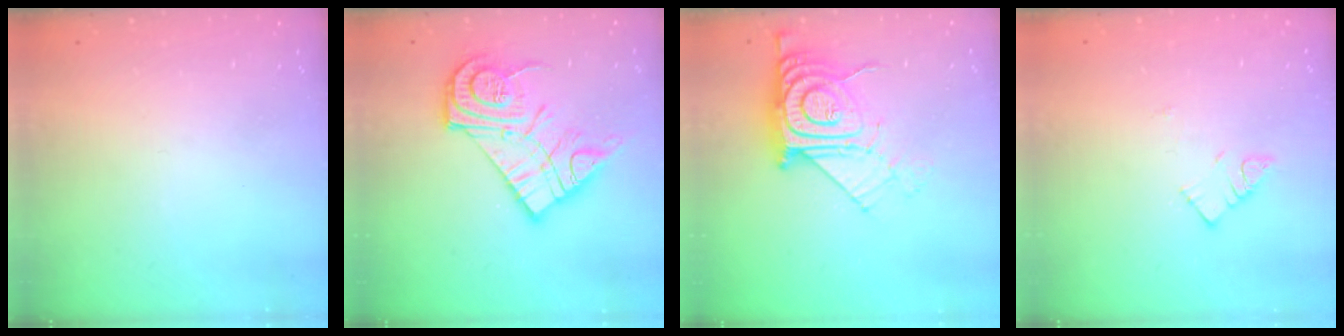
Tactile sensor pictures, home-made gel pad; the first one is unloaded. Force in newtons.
{"total": 18.5, "press": 18.5, "slide": 1.5}
{"total": 18.7, "press": 18.6, "slide": 1.4}
{"total": 4.4, "press": 4.4, "slide": 0.2}